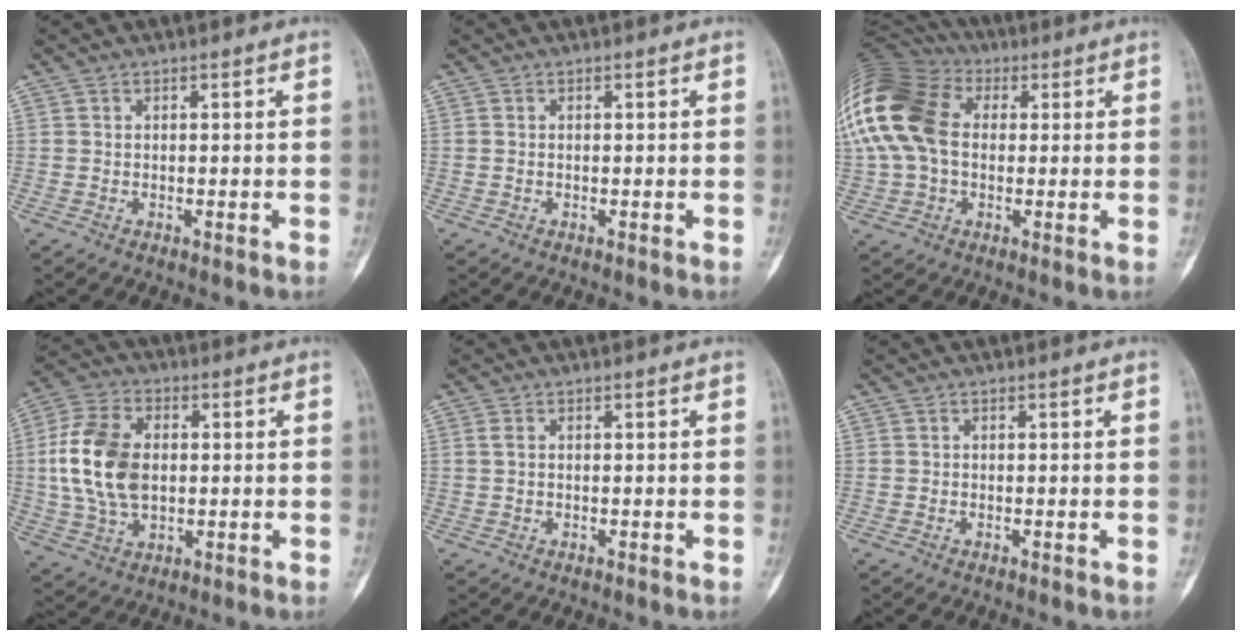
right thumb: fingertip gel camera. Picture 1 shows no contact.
{"total": 0.0}
{"total": 22.7, "force": [4.0, 16.0, 15.5], "torque": [-0.364, 0.051, 0.075]}
{"total": 14.7, "force": [0.8, 9.5, 11.2], "torque": [-0.216, 0.008, 0.017]}
{"total": 1.1, "force": [0.3, 0.6, 0.9], "torque": [-0.024, 0.004, 0.010]}
{"total": 0.0}